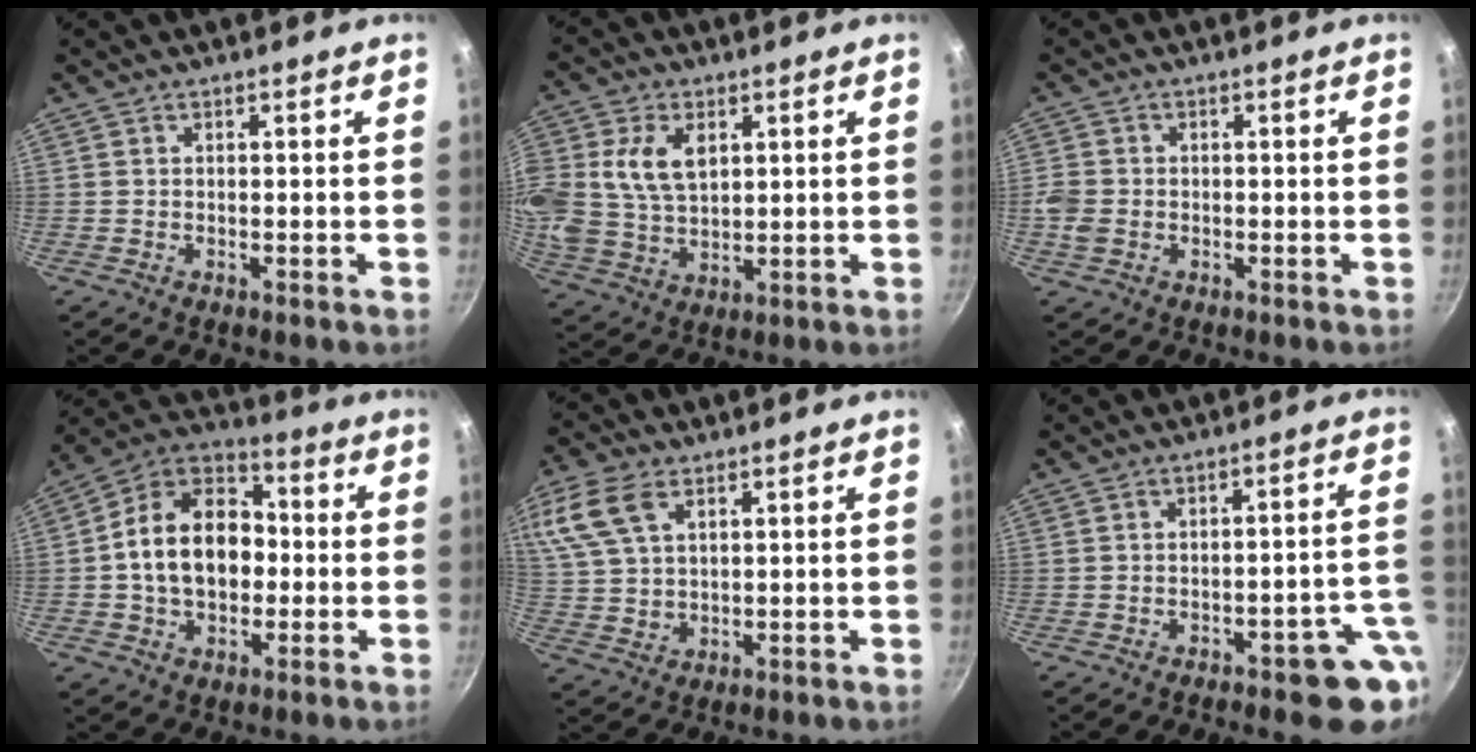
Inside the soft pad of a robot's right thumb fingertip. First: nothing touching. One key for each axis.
{"total": 13.2, "fx": 3.4, "fy": 9.3, "fz": 8.8, "tx": -0.175, "ty": -0.003, "tz": 0.070}
{"total": 3.6, "fx": -0.8, "fy": 2.9, "fz": 1.9, "tx": -0.038, "ty": 0.006, "tz": -0.018}
{"total": 16.7, "fx": -0.6, "fy": 12.1, "fz": 11.5, "tx": -0.161, "ty": 0.036, "tz": -0.026}
{"total": 13.8, "fx": 6.3, "fy": 8.5, "fz": 8.8, "tx": -0.194, "ty": 0.011, "tz": 0.132}
{"total": 9.0, "fx": -3.9, "fy": 3.6, "fz": 7.3, "tx": -0.039, "ty": 0.045, "tz": -0.040}